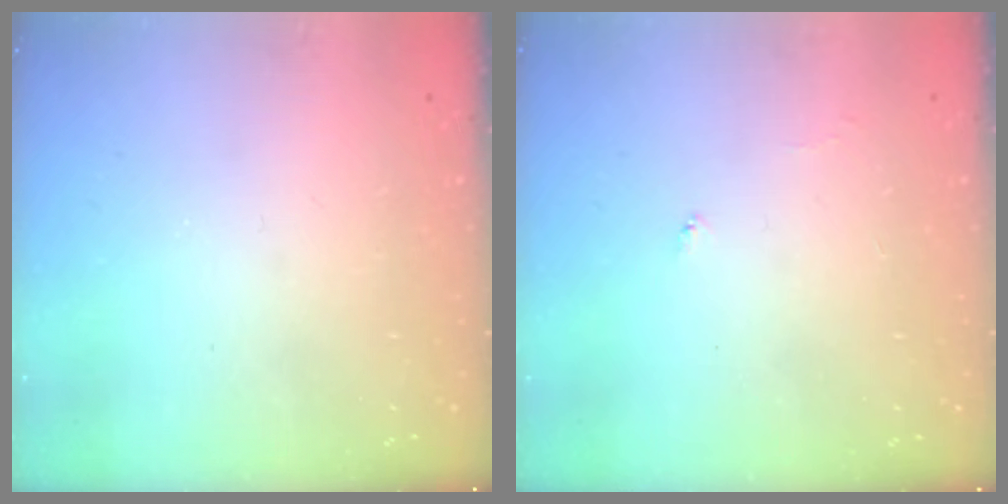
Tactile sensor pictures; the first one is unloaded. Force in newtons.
{"total": 3.7, "press": 3.7, "slide": 0.5}